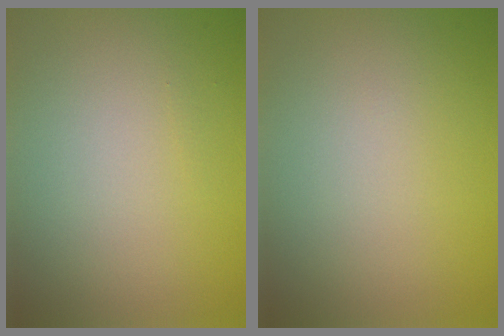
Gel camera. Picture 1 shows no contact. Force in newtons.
{"total": 0.0}